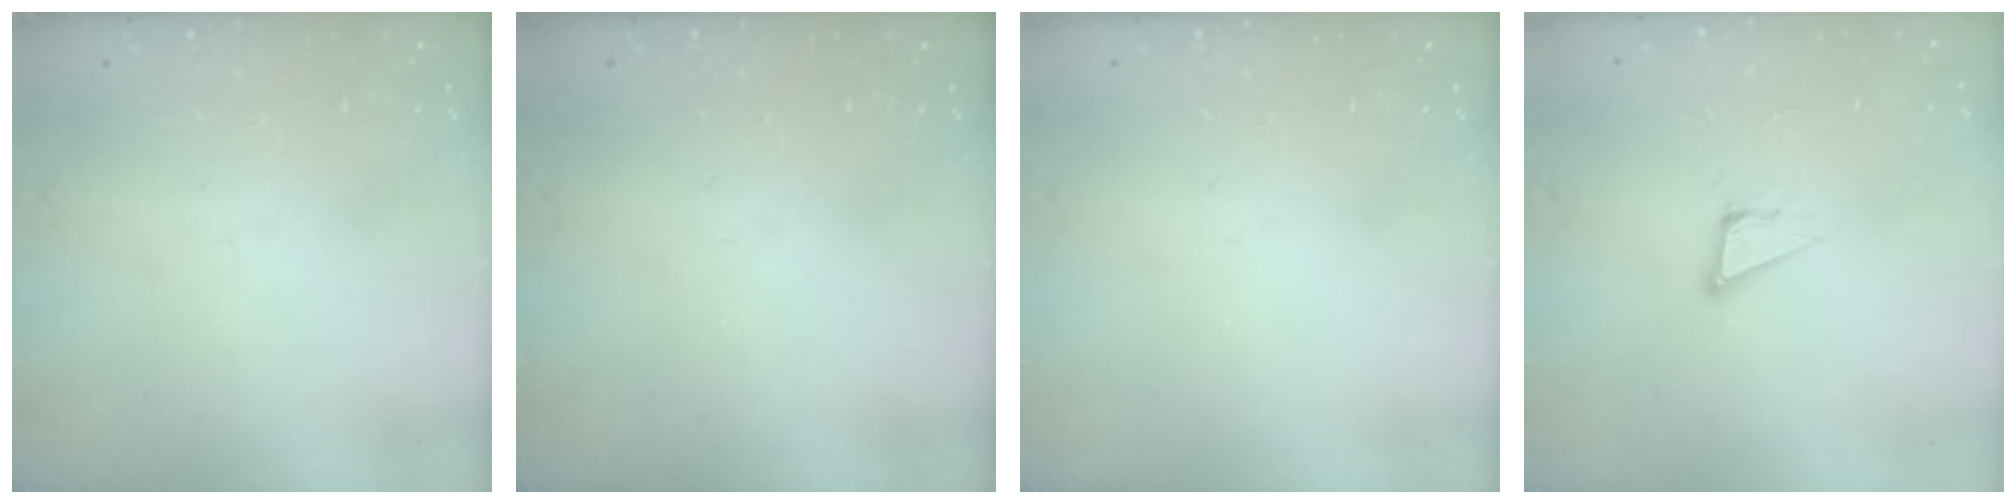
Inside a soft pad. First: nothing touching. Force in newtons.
{"total": 0.0}
{"total": 0.0}
{"total": 5.0, "press": 5.0, "slide": 0.2}